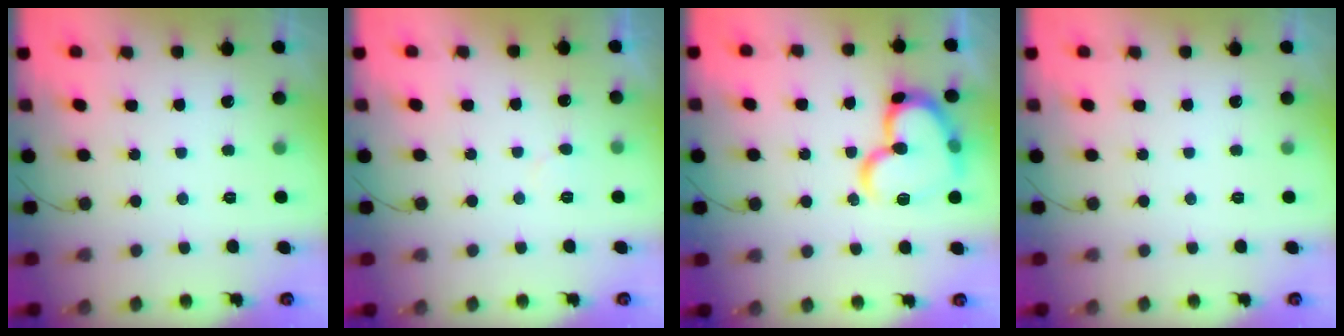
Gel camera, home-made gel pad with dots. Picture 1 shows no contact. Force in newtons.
{"total": 4.1, "press": 4.1, "slide": 0.2}
{"total": 19.2, "press": 19.1, "slide": 2.3}
{"total": 0.0}